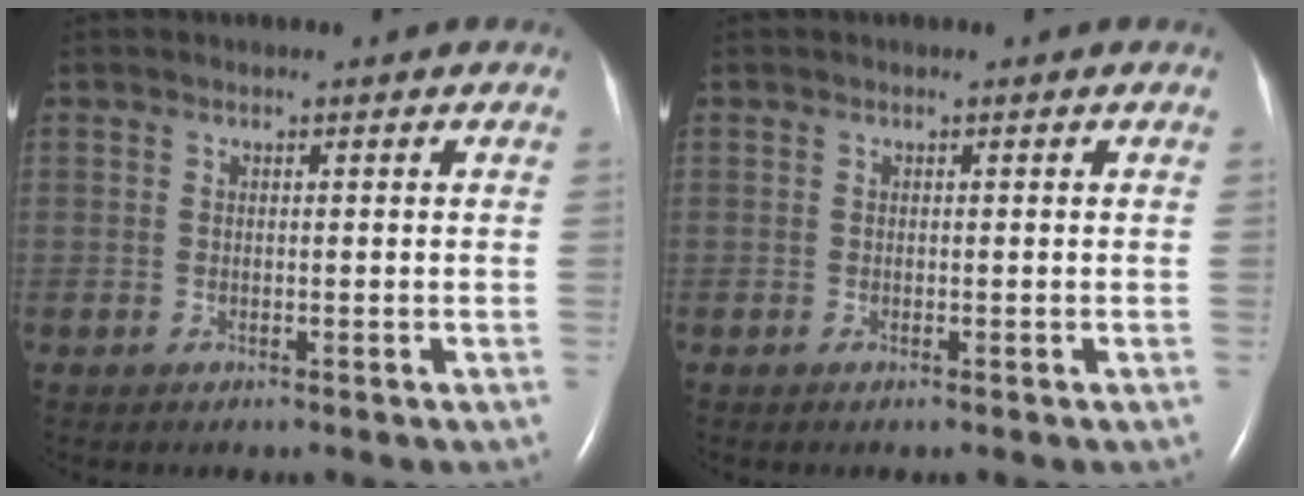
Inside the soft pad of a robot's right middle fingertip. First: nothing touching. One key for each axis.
{"total": 0.0}